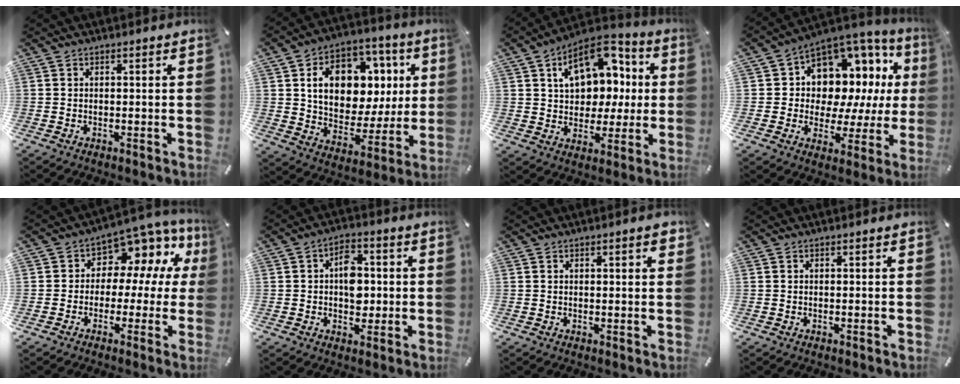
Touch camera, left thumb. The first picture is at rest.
{"total": 16.5, "force": [5.2, 12.2, 9.8], "torque": [-0.148, -0.022, 0.099]}
{"total": 14.7, "force": [5.7, 10.9, 8.1], "torque": [-0.119, -0.025, 0.107]}
{"total": 10.5, "force": [4.7, 8.4, 4.3], "torque": [-0.064, -0.064, 0.089]}
{"total": 7.8, "force": [3.2, 6.1, 3.7], "torque": [-0.064, -0.040, 0.059]}
{"total": 7.6, "force": [0.2, 5.3, 5.4], "torque": [-0.064, 0.000, -0.001]}
{"total": 1.8, "force": [0.8, 0.4, 1.6], "torque": [-0.024, -0.001, 0.011]}
{"total": 0.0}